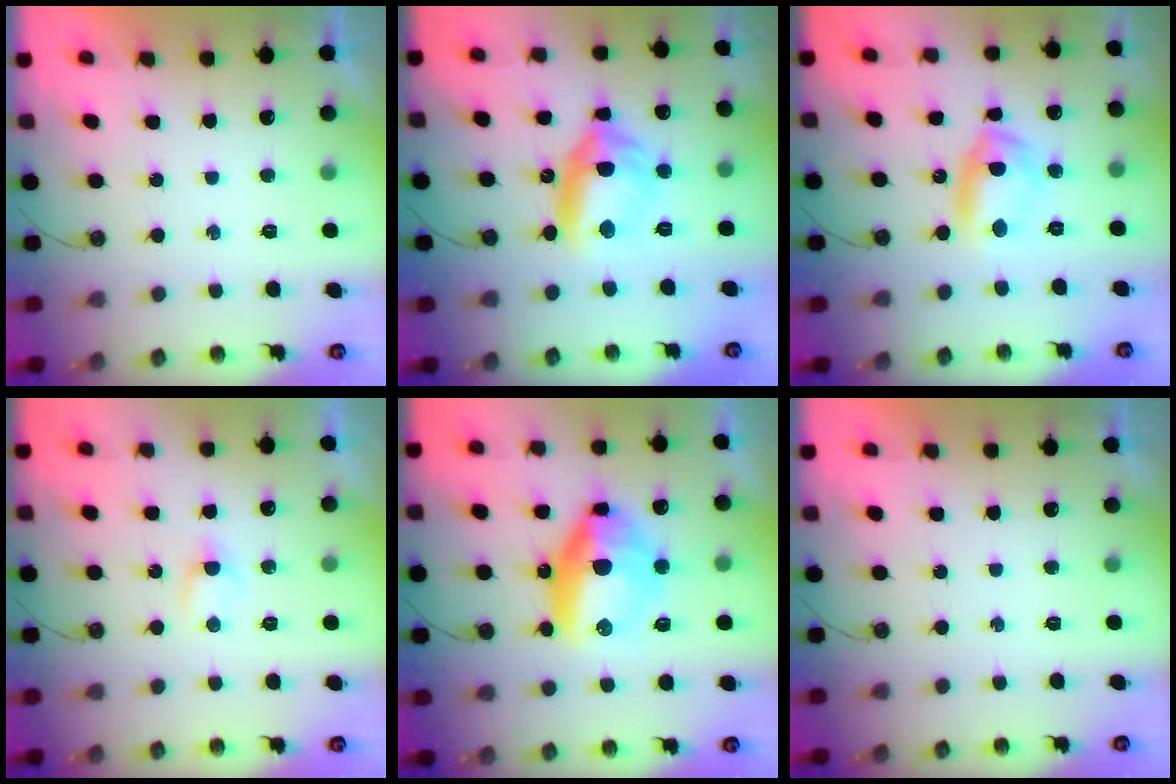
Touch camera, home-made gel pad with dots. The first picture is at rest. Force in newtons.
{"total": 11.4, "press": 11.4, "slide": 1.3}
{"total": 16.7, "press": 9.1, "slide": 14.1}
{"total": 2.5, "press": 2.5, "slide": 0.4}
{"total": 13.6, "press": 13.5, "slide": 1.9}
{"total": 0.0}